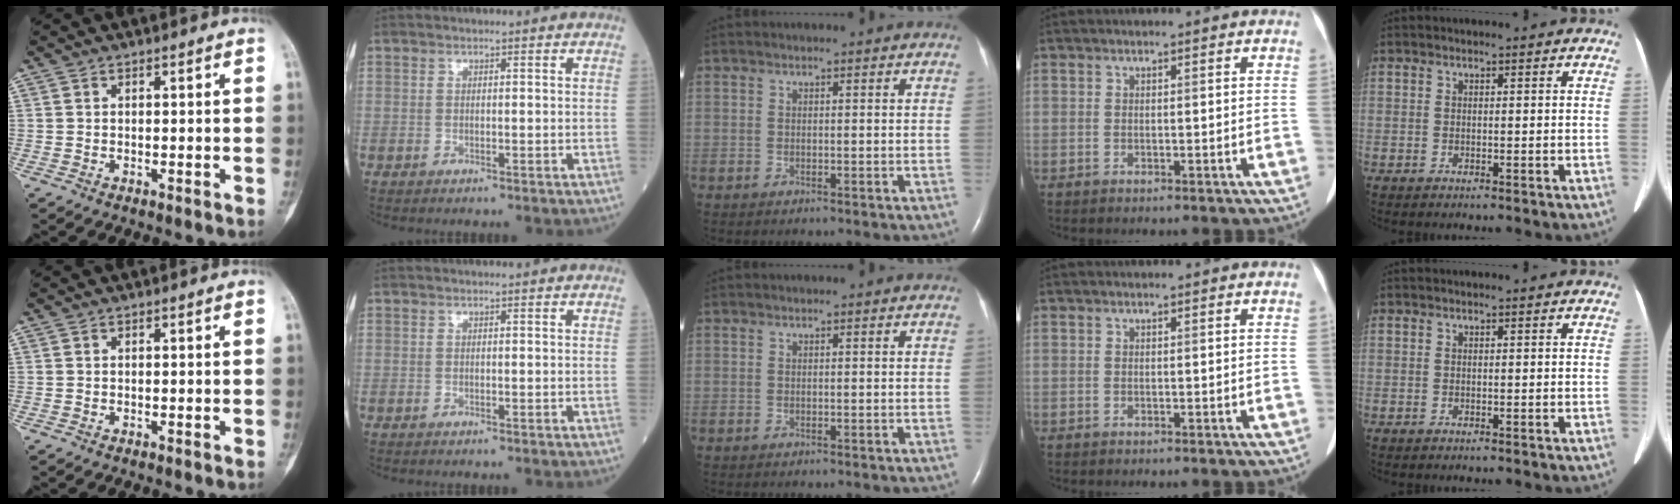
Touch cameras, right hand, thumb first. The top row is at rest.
{}